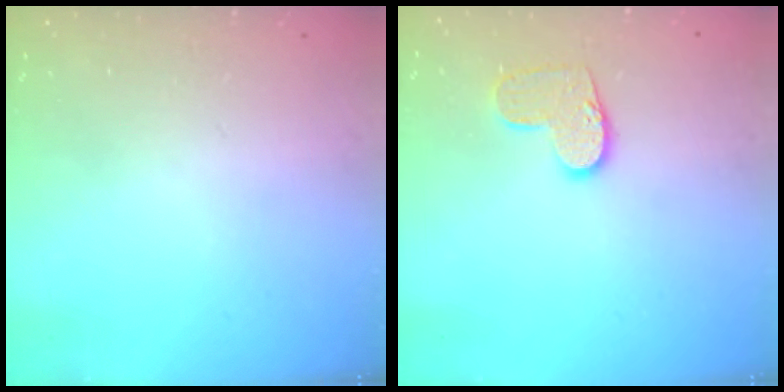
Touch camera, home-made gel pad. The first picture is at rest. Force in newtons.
{"total": 9.0, "press": 9.0, "slide": 0.5}